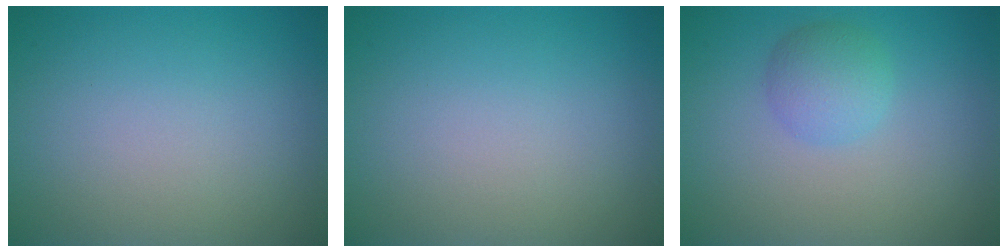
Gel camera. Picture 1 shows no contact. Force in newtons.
{"total": 0.0}
{"total": 2.6, "press": 2.6, "slide": 0.1}